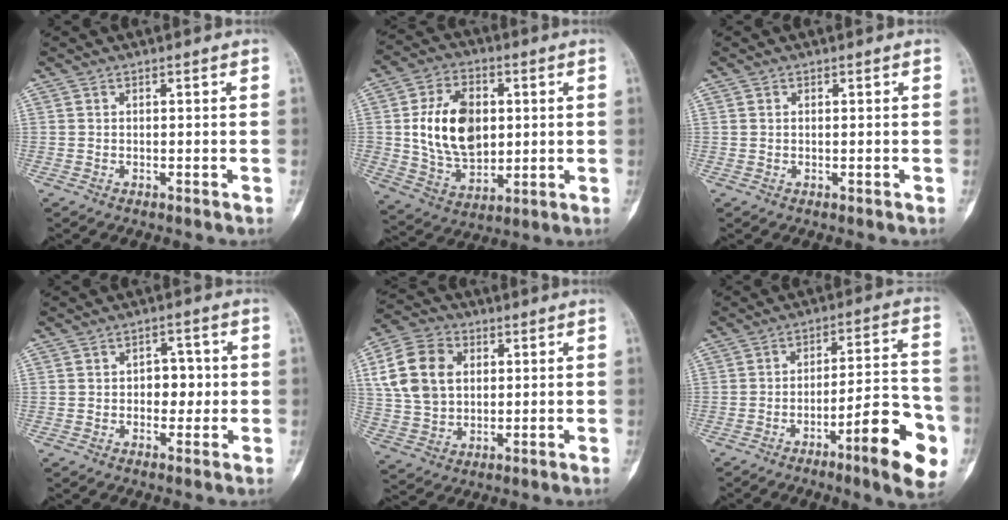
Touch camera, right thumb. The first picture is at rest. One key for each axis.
{"total": 15.7, "fx": 2.0, "fy": 10.6, "fz": 11.4, "tx": -0.165, "ty": -0.009, "tz": 0.042}
{"total": 0.0}
{"total": 5.0, "fx": 0.0, "fy": 3.6, "fz": 3.5, "tx": -0.015, "ty": 0.007, "tz": -0.003}
{"total": 14.3, "fx": 3.6, "fy": 10.8, "fz": 8.6, "tx": -0.136, "ty": 0.005, "tz": 0.066}
{"total": 15.1, "fx": -6.5, "fy": 3.1, "fz": 13.2, "tx": -0.169, "ty": 0.033, "tz": -0.092}